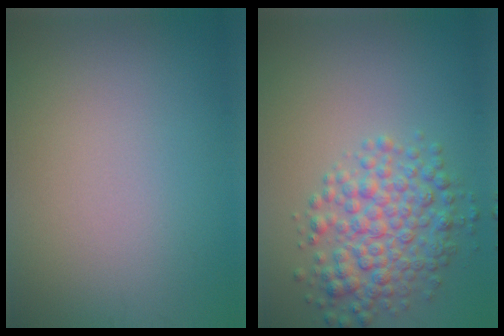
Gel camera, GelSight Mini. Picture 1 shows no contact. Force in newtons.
{"total": 5.1, "press": 5.1, "slide": 0.1}